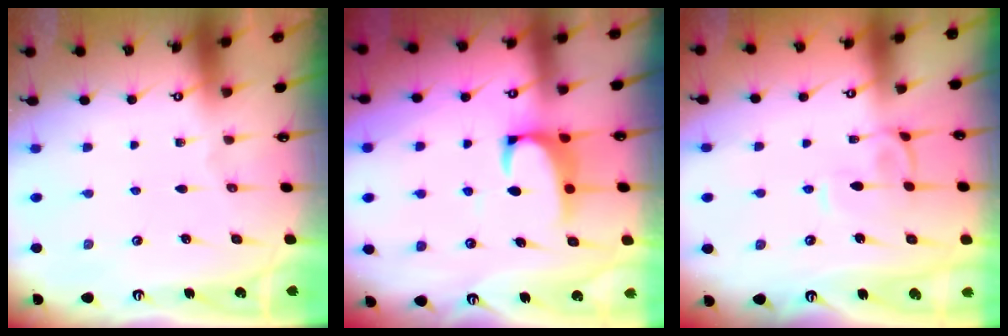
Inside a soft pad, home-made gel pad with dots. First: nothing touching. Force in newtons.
{"total": 2.2, "press": 2.0, "slide": 0.9}
{"total": 1.6, "press": 1.5, "slide": 0.6}